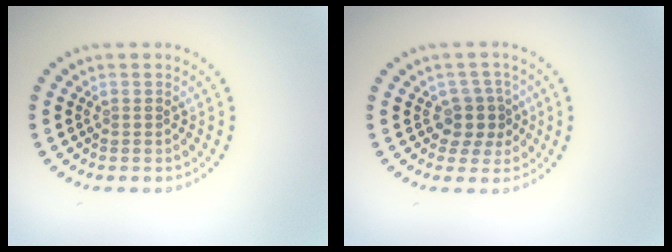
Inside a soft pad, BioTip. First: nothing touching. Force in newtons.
{"total": 2.6, "press": 2.1, "slide": 1.5}